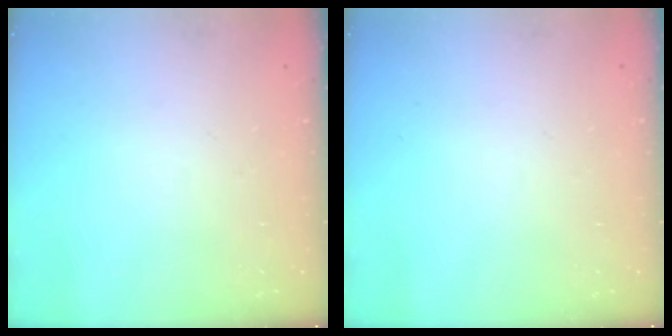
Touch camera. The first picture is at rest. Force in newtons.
{"total": 0.0}